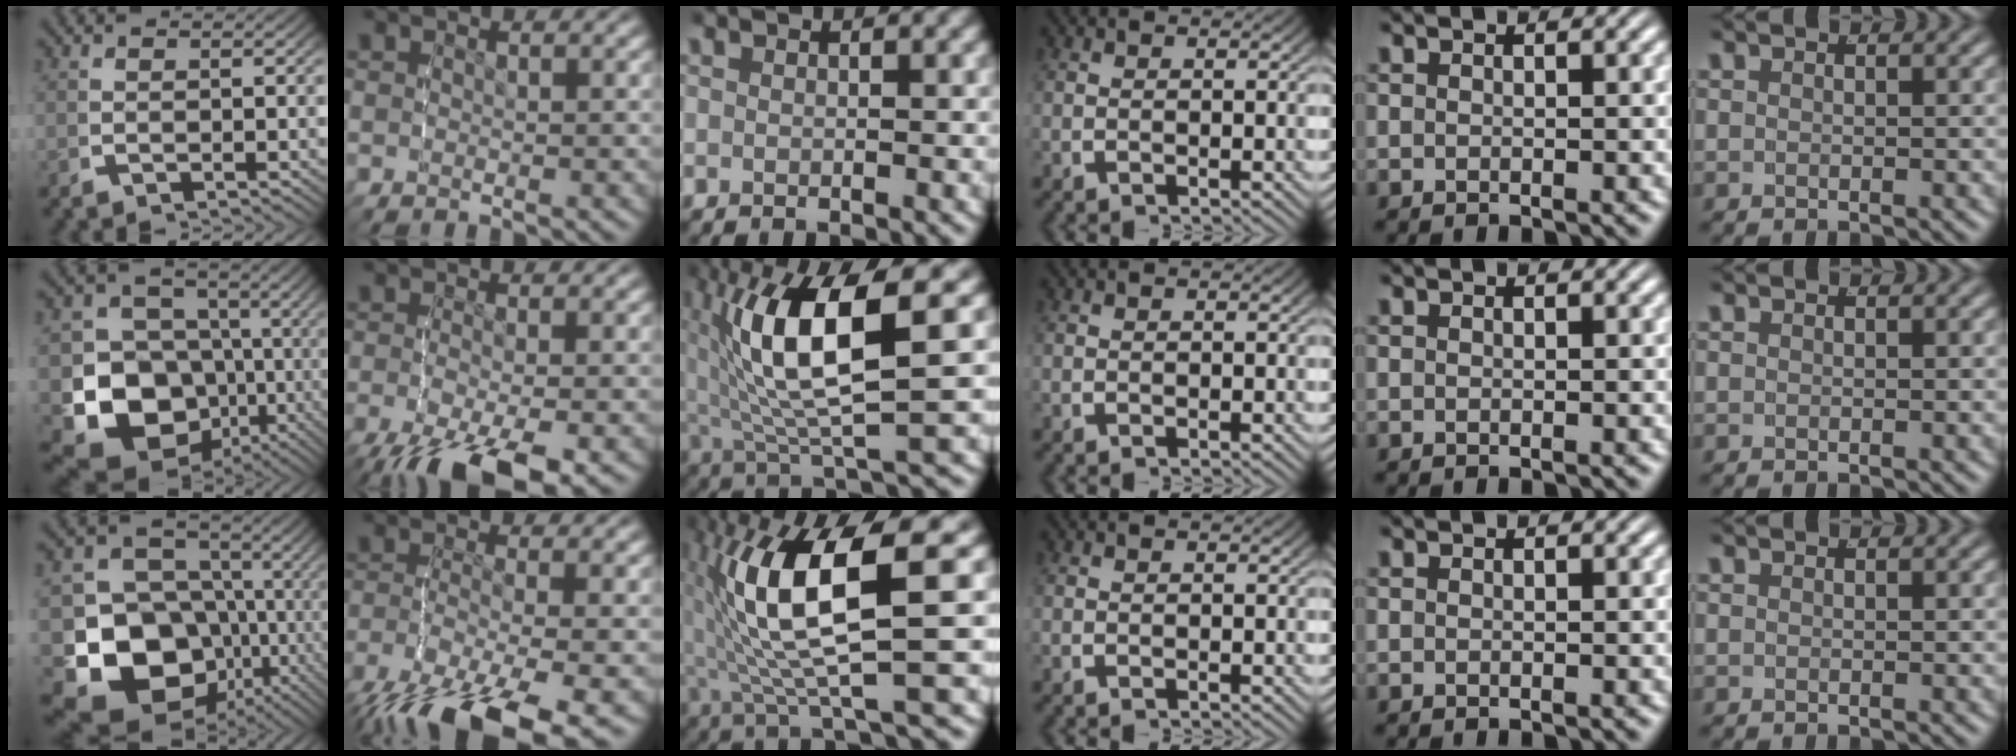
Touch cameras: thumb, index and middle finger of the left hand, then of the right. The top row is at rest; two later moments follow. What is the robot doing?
{"motion": "lift_and_place", "object": "bandage"}